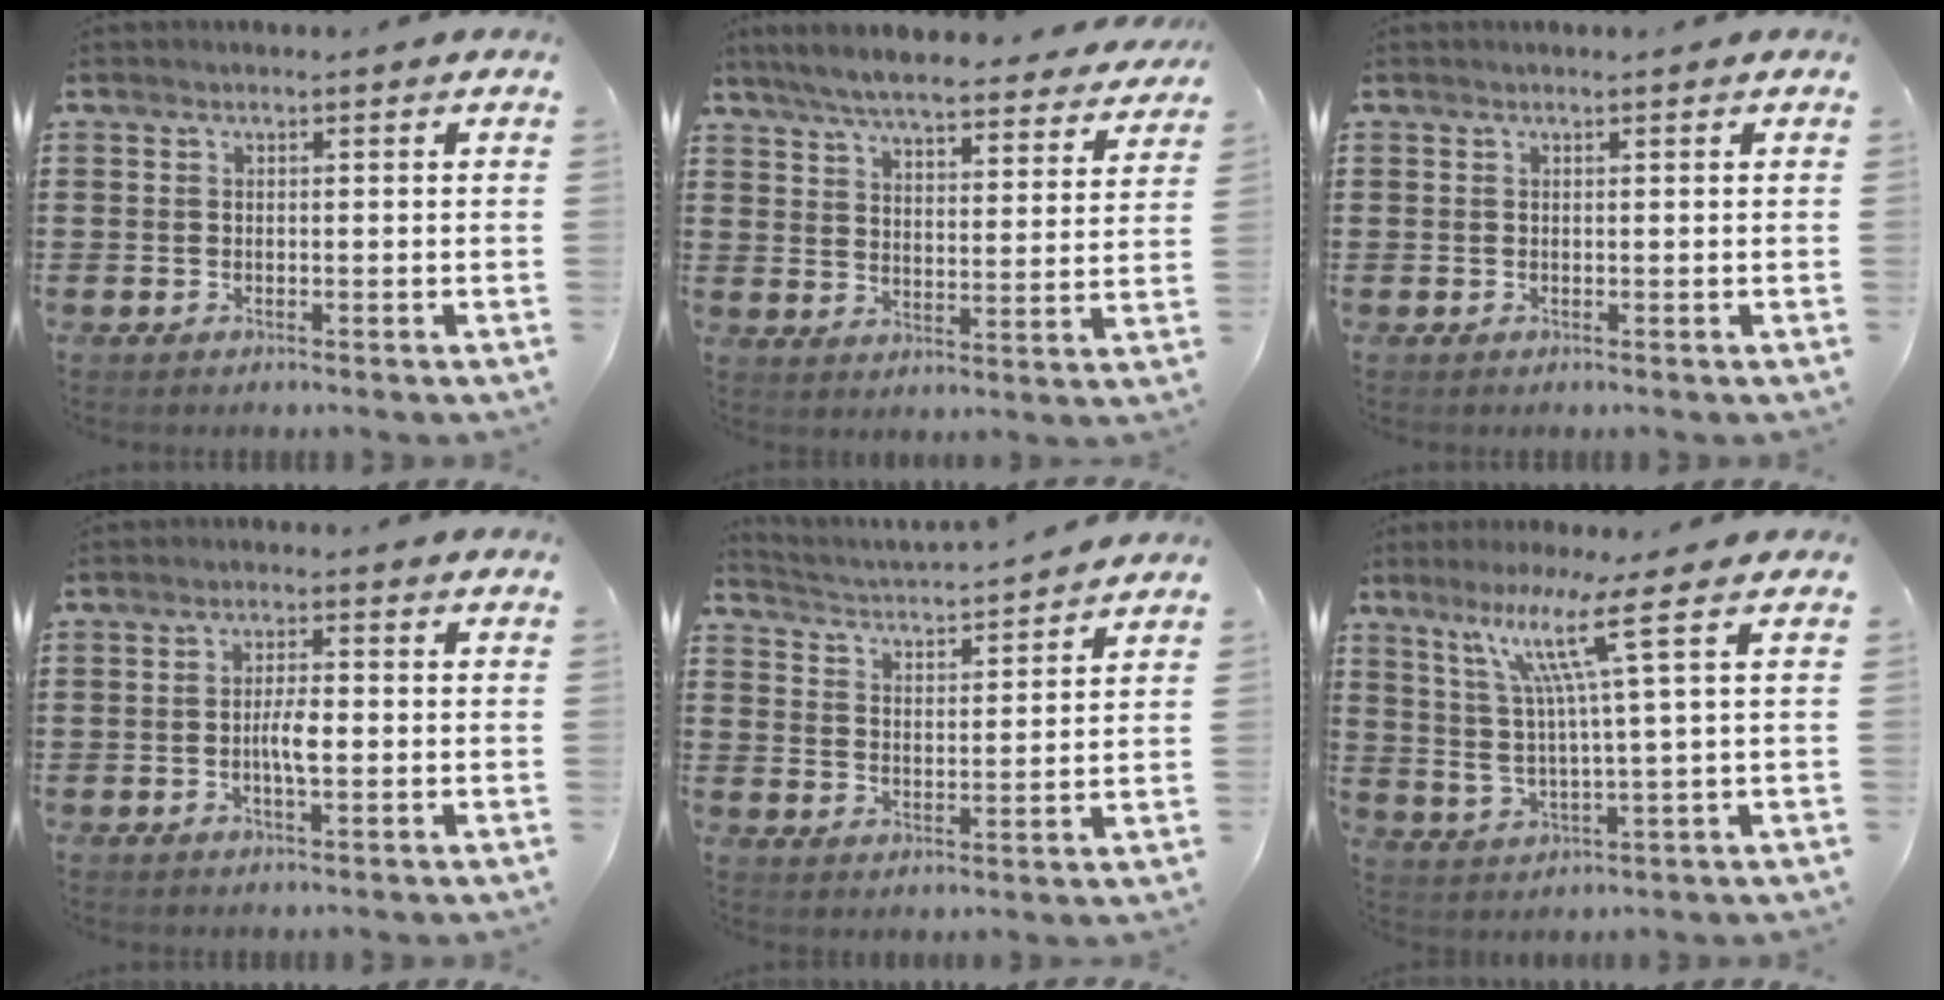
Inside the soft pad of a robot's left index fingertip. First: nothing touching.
{"total": 6.5, "force": [6.0, 0.4, 2.3], "torque": [-0.071, -0.034, 0.105]}
{"total": 0.0}
{"total": 3.7, "force": [-0.6, 0.9, 3.5], "torque": [-0.071, 0.001, -0.015]}
{"total": 2.9, "force": [2.8, -0.4, 0.2], "torque": [-0.024, -0.031, 0.041]}
{"total": 10.2, "force": [5.1, -0.9, 8.8], "torque": [-0.182, -0.005, 0.079]}